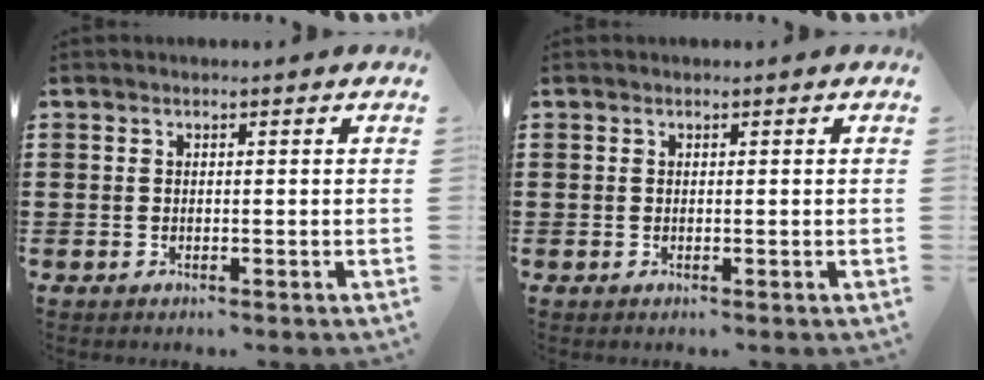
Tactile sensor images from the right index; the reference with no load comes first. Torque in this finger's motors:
{"motor_torque": [0.10, -0.01, 0.00, 0.00]}